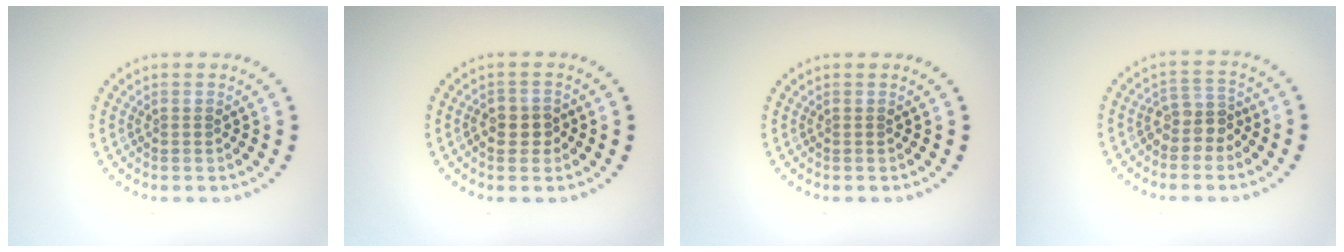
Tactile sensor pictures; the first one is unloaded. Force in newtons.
{"total": 2.4, "press": 2.3, "slide": 0.9}
{"total": 0.0}
{"total": 2.5, "press": 2.1, "slide": 1.5}